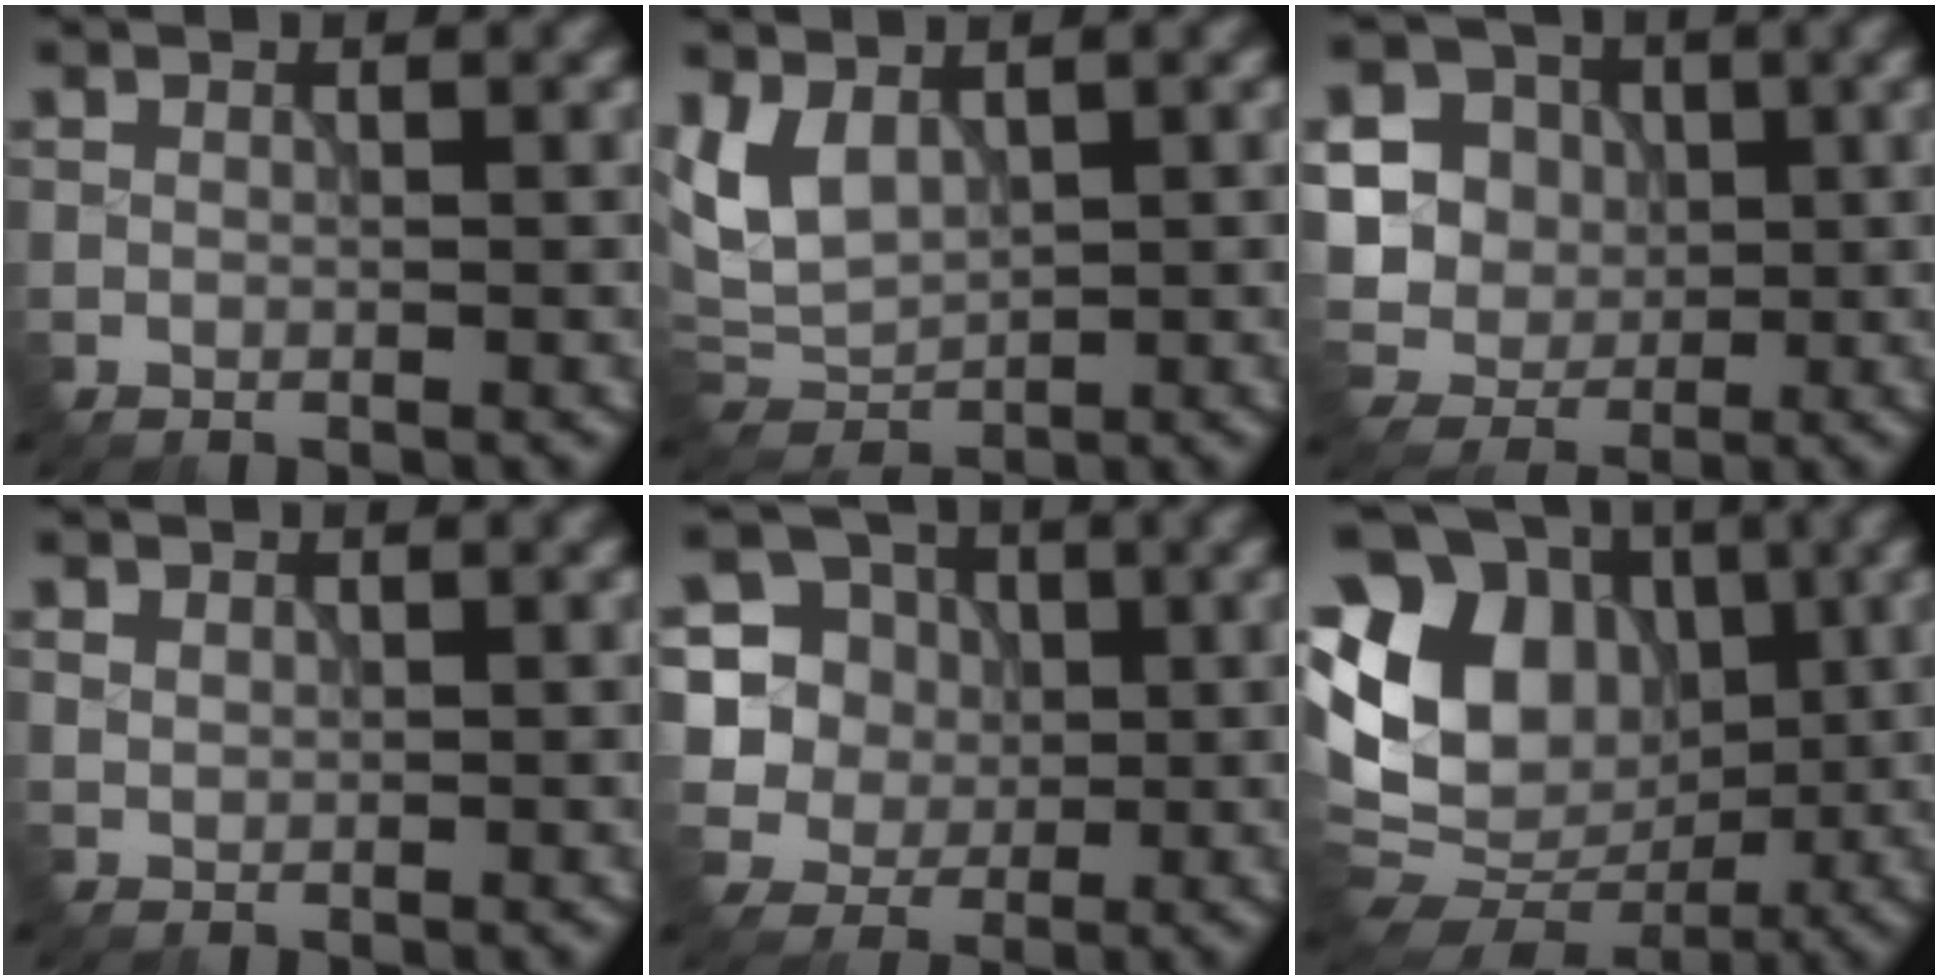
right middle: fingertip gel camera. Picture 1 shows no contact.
{"total": 4.0, "force": [1.4, 2.5, 2.7], "torque": [-0.063, -0.004, 0.027]}
{"total": 12.7, "force": [2.6, 11.3, 5.1], "torque": [-0.150, 0.025, 0.040]}
{"total": 0.8, "force": [0.5, 0.6, 0.2], "torque": [-0.004, -0.002, 0.012]}
{"total": 7.3, "force": [1.3, 6.8, 2.3], "torque": [-0.058, 0.013, 0.012]}
{"total": 13.4, "force": [1.0, 10.4, 8.4], "torque": [-0.163, 0.019, 0.026]}